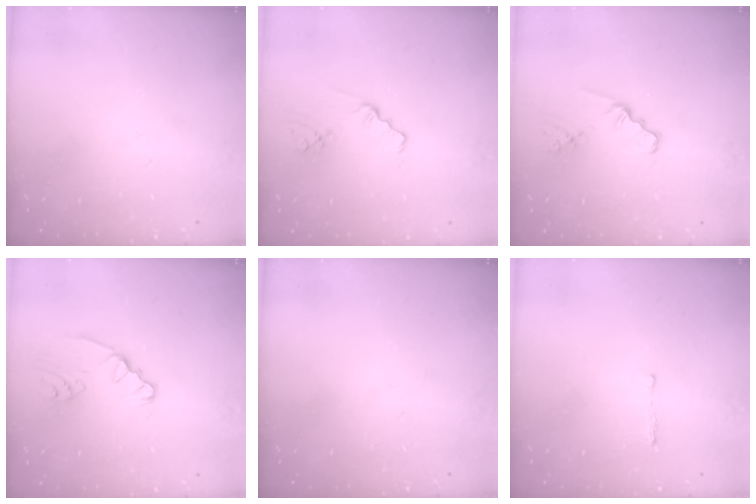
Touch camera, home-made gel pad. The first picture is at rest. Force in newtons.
{"total": 1.2, "press": 1.2, "slide": 0.2}
{"total": 1.8, "press": 1.8, "slide": 0.2}
{"total": 2.4, "press": 2.4, "slide": 0.1}
{"total": 0.0}
{"total": 2.6, "press": 2.6, "slide": 0.4}